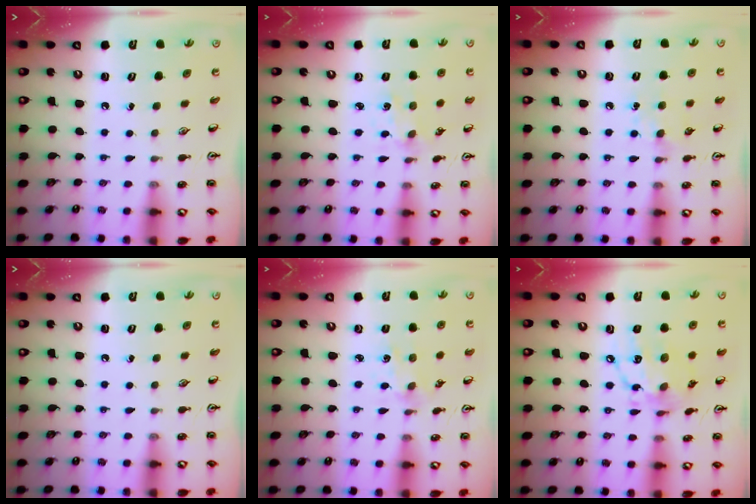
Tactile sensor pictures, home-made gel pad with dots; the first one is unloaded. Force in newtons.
{"total": 0.9, "press": 0.8, "slide": 0.2}
{"total": 7.3, "press": 7.2, "slide": 1.0}
{"total": 0.0}
{"total": 2.5, "press": 2.5, "slide": 0.5}
{"total": 13.0, "press": 13.0, "slide": 0.9}